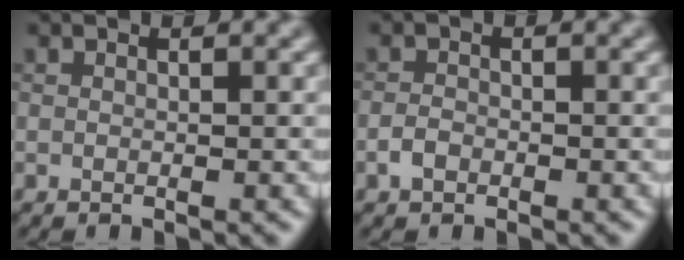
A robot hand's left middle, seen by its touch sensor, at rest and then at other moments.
{"total": 1.2, "force": [-0.7, 0.8, 0.7], "torque": [-0.012, 0.002, -0.017]}